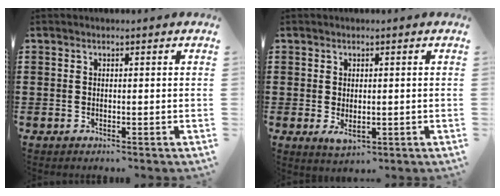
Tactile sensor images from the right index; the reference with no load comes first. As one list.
[{"total": 2.1, "force": [-0.3, 1.1, 1.8], "torque": [-0.034, -0.001, -0.005]}]